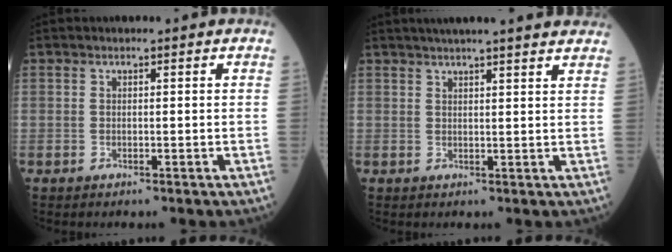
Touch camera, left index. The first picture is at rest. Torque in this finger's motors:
{"motor_torque": [-0.05, -0.83, 0.31, 0.03]}